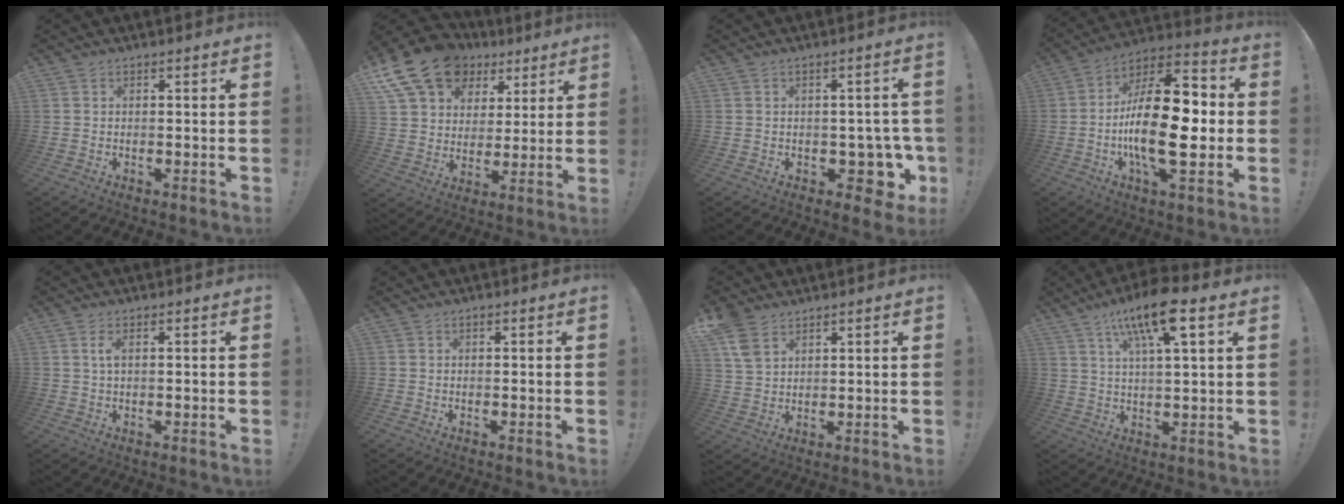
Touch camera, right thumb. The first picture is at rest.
{"total": 18.9, "force": [10.9, 12.7, 8.8], "torque": [-0.148, -0.057, 0.212]}
{"total": 7.7, "force": [-1.6, 5.6, 5.0], "torque": [-0.046, 0.005, -0.014]}
{"total": 24.5, "force": [-3.4, 10.5, 21.9], "torque": [-0.375, 0.018, -0.055]}
{"total": 2.6, "force": [0.8, 0.9, 2.3], "torque": [-0.045, 0.002, 0.011]}
{"total": 0.0}
{"total": 8.0, "force": [5.1, 4.7, 4.1], "torque": [-0.084, -0.017, 0.100]}
{"total": 13.4, "force": [7.1, 3.4, 10.9], "torque": [-0.182, -0.026, 0.113]}